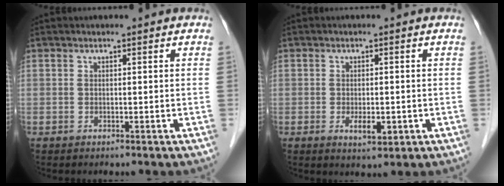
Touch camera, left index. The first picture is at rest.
{"total": 3.1, "force": [-0.9, 1.2, 2.7], "torque": [-0.046, -0.004, -0.007]}